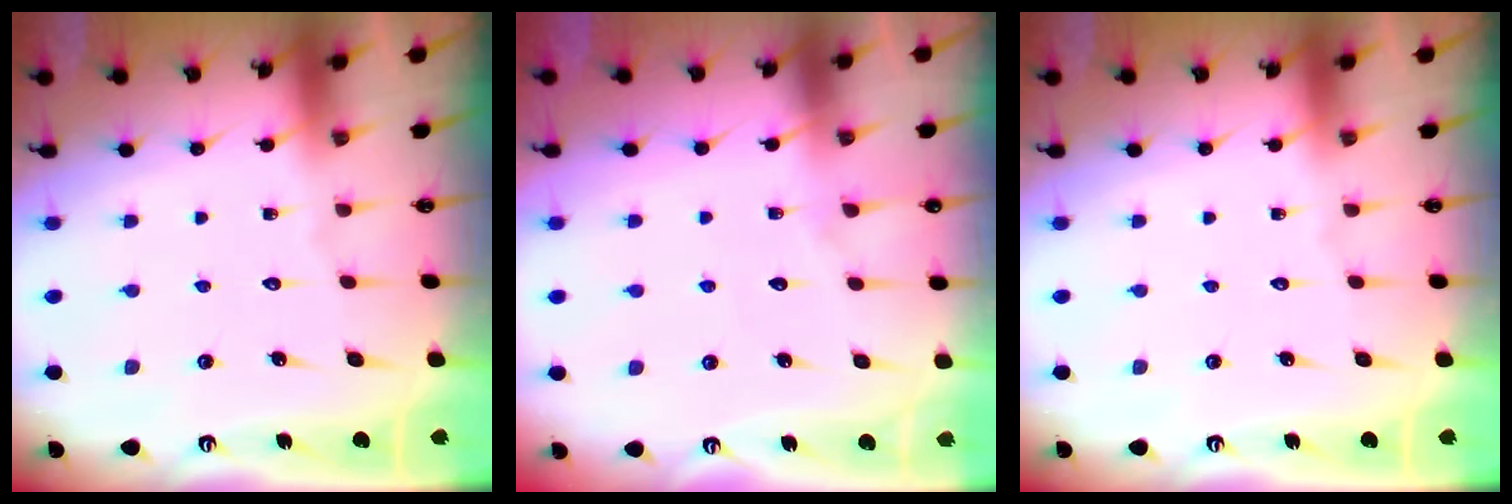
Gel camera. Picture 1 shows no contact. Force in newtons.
{"total": 5.2, "press": 5.2, "slide": 0.6}
{"total": 0.0}